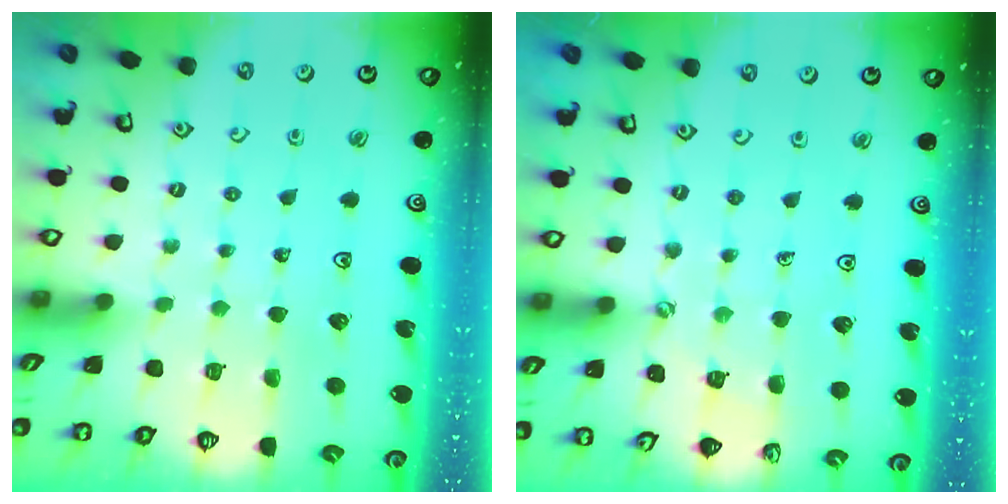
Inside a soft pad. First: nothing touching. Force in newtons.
{"total": 3.3, "press": 3.2, "slide": 0.4}